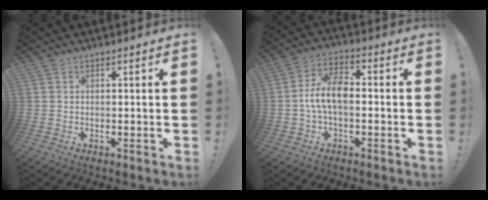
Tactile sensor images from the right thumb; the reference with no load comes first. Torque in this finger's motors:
{"motor_torque": [0.57, -0.10, -0.03, 0.03, 0.06]}